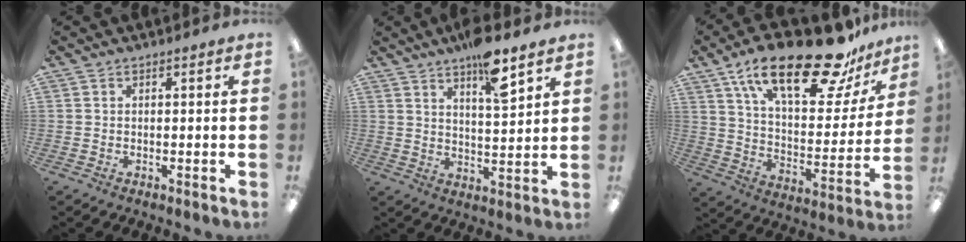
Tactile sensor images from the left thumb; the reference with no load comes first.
{"total": 9.7, "force": [7.2, 1.9, 6.2], "torque": [-0.093, -0.044, 0.118]}
{"total": 25.0, "force": [17.0, 8.6, 16.2], "torque": [-0.254, -0.101, 0.280]}